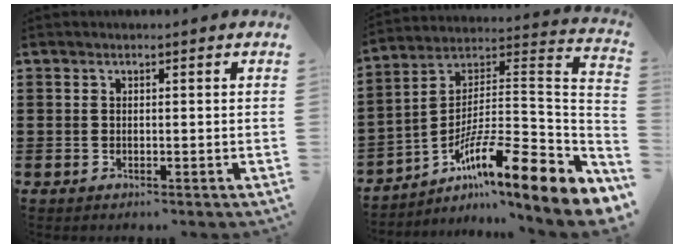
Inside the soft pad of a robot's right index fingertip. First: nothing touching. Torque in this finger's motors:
{"motor_torque": [-0.23, -0.01, 0.32, 0.04]}